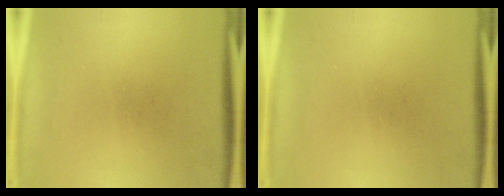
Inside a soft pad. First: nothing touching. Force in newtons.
{"total": 0.0}